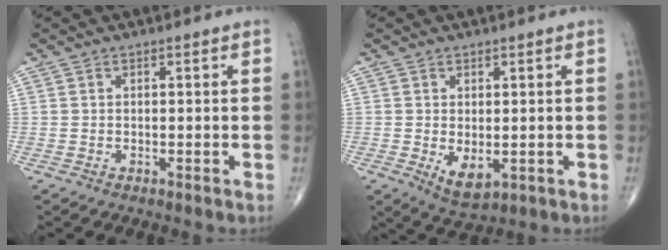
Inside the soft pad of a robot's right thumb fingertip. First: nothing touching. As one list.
[{"total": 4.7, "force": [-0.7, 2.4, 3.9], "torque": [-0.060, -0.013, 0.002]}]